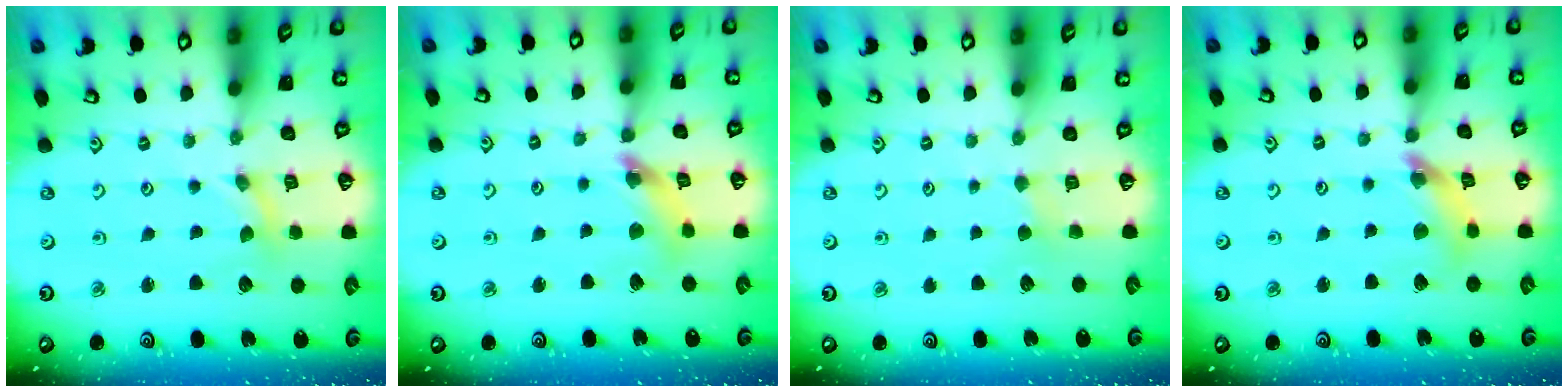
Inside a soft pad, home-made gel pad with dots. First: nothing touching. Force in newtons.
{"total": 9.1, "press": 9.1, "slide": 0.8}
{"total": 2.0, "press": 2.0, "slide": 0.3}
{"total": 8.9, "press": 8.9, "slide": 1.2}